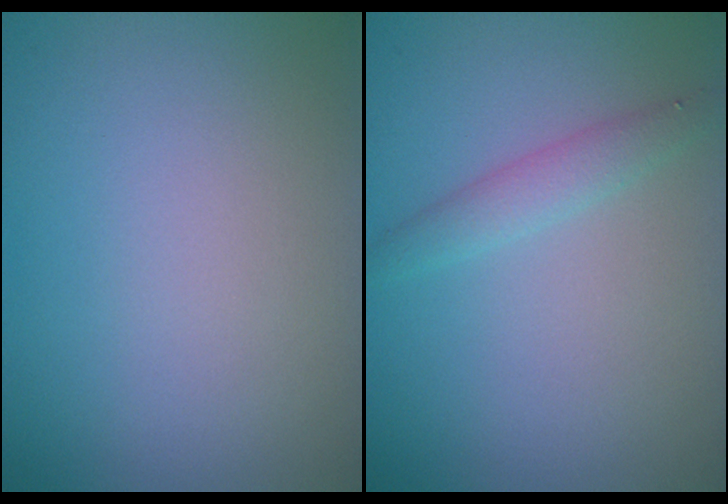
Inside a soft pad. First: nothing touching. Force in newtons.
{"total": 1.6, "press": 1.6, "slide": 0.0}